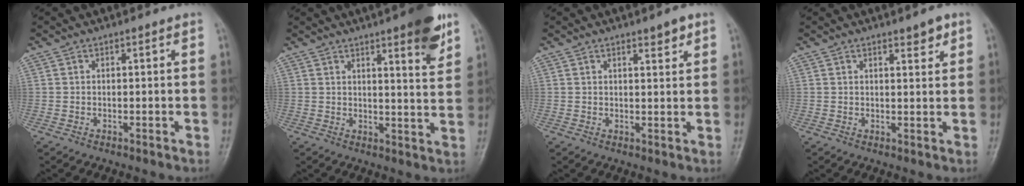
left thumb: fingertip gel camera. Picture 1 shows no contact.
{"total": 7.3, "force": [4.3, 1.2, 5.7], "torque": [-0.069, -0.021, 0.055]}
{"total": 2.8, "force": [1.9, 0.7, 2.0], "torque": [-0.023, -0.012, 0.027]}
{"total": 2.9, "force": [2.0, 0.9, 1.9], "torque": [-0.020, -0.012, 0.028]}